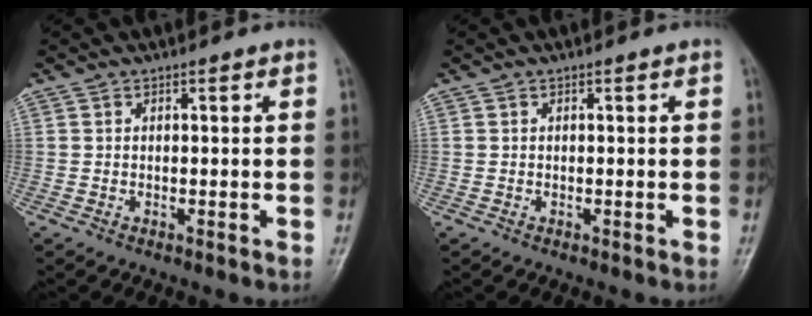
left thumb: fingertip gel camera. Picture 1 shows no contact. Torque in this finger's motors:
{"motor_torque": [0.00, 0.00, 0.00, 0.00, 0.00]}